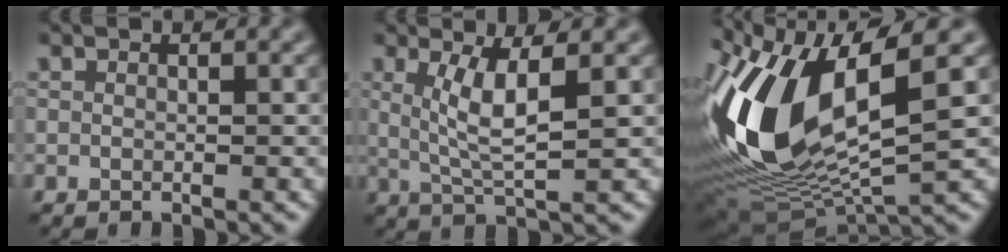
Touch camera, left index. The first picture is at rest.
{"total": 4.2, "force": [0.8, 0.9, 4.1], "torque": [-0.086, -0.004, 0.024]}
{"total": 14.8, "force": [2.3, 6.9, 12.9], "torque": [-0.292, -0.004, 0.048]}